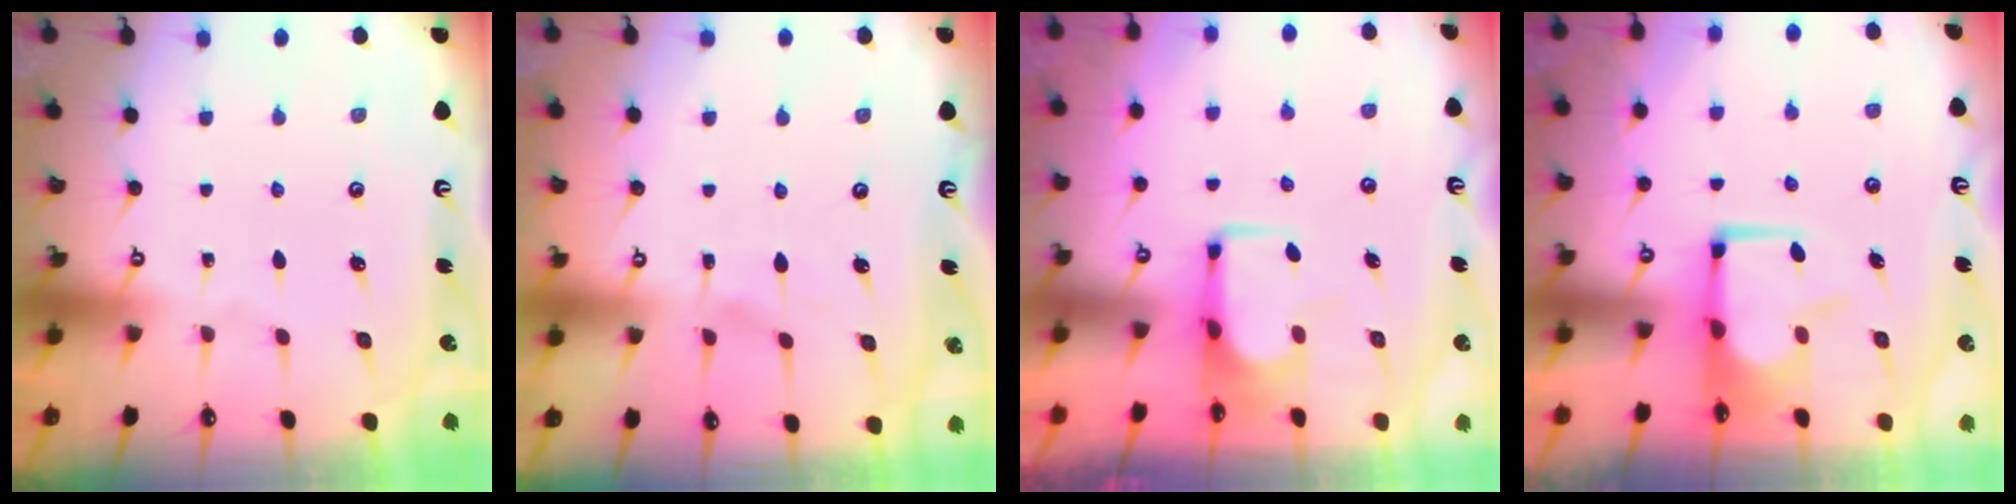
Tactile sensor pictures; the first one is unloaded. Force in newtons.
{"total": 4.0, "press": 3.9, "slide": 0.4}
{"total": 5.5, "press": 5.4, "slide": 0.7}
{"total": 5.9, "press": 5.8, "slide": 1.1}